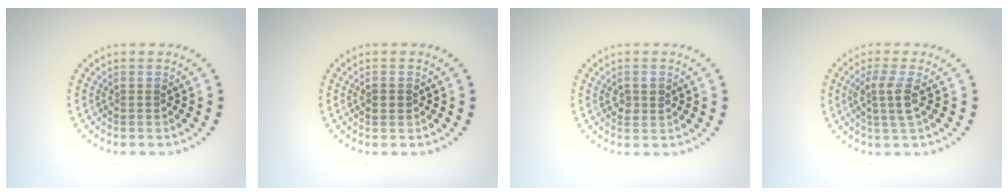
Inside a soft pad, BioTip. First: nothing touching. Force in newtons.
{"total": 1.4, "press": 1.4, "slide": 0.2}
{"total": 1.5, "press": 1.5, "slide": 0.1}
{"total": 2.6, "press": 2.1, "slide": 1.5}